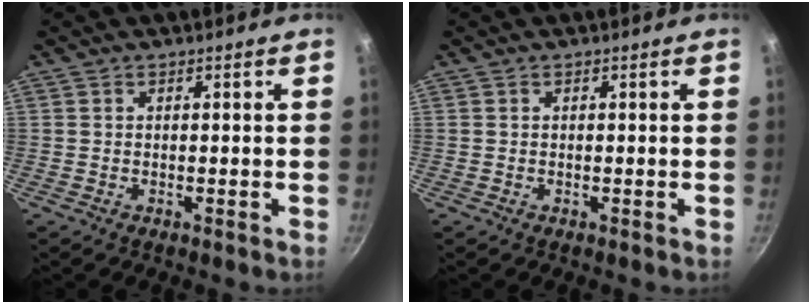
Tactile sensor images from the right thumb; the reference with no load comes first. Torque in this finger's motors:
{"motor_torque": [-0.09, -0.10, 0.06, 0.04, 0.03]}